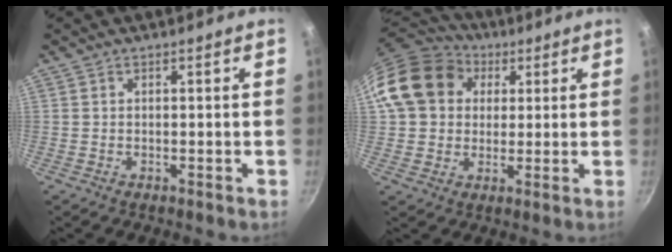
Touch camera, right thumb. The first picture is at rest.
{"total": 15.7, "force": [4.2, 12.9, 7.9], "torque": [-0.124, 0.022, 0.064]}